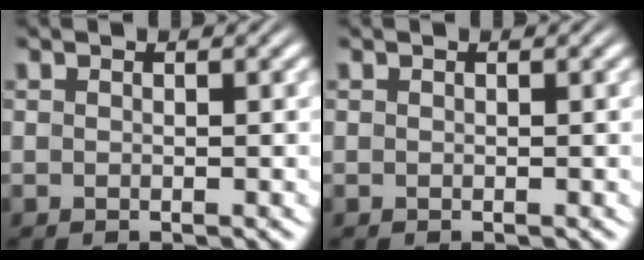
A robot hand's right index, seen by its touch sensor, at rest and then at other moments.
{"total": 0.0}